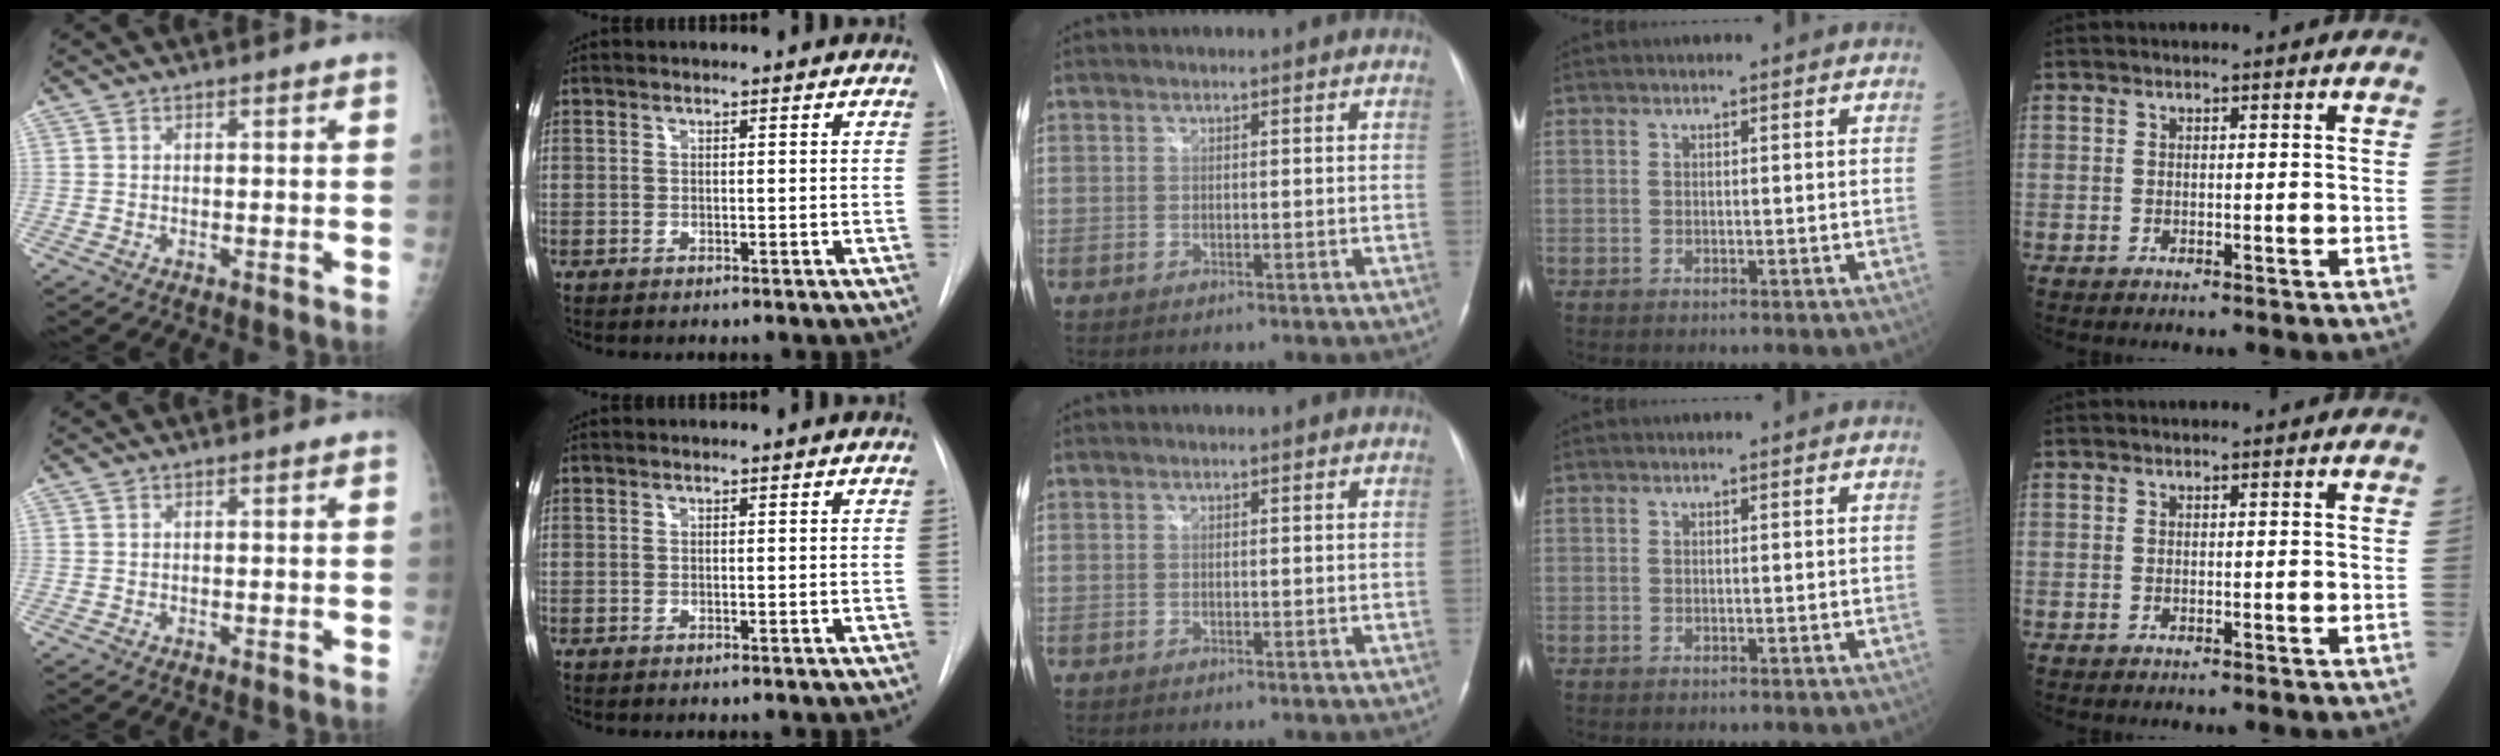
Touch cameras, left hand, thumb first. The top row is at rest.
{}